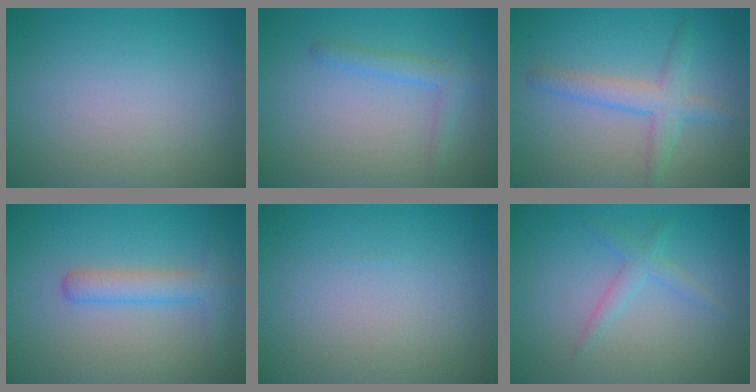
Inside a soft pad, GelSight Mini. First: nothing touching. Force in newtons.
{"total": 1.9, "press": 1.9, "slide": 0.1}
{"total": 3.3, "press": 3.3, "slide": 0.1}
{"total": 3.0, "press": 3.0, "slide": 0.1}
{"total": 0.0}
{"total": 1.7, "press": 1.7, "slide": 0.1}